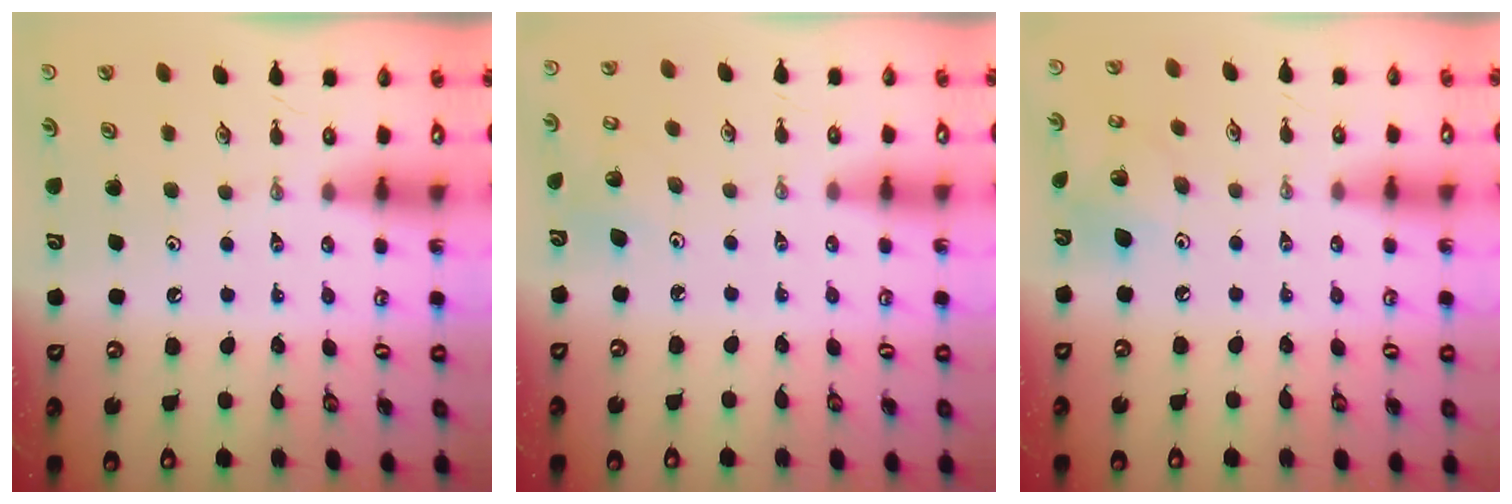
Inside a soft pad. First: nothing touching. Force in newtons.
{"total": 4.8, "press": 4.7, "slide": 0.9}
{"total": 8.7, "press": 8.7, "slide": 0.6}